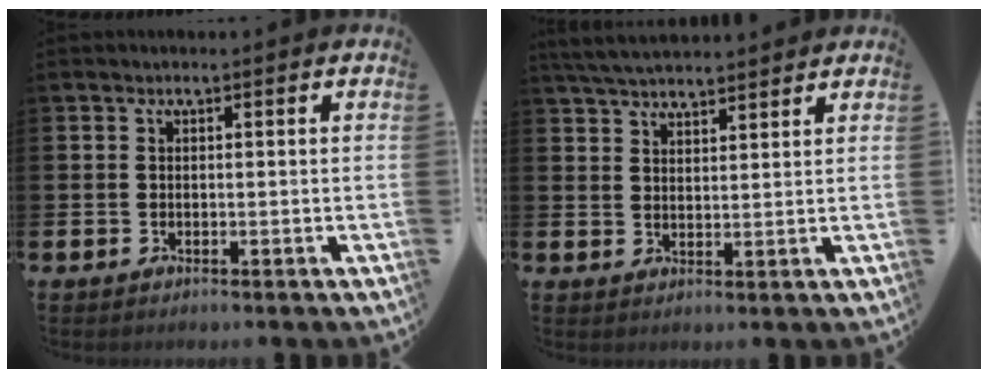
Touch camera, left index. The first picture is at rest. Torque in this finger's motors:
{"motor_torque": [0.71, -0.77, 0.81, 0.18]}